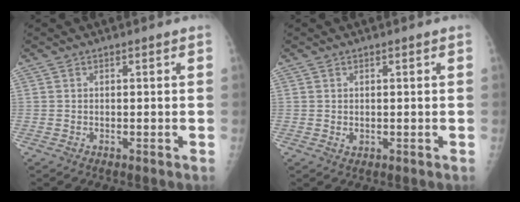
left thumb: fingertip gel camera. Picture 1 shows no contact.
{"total": 1.0, "force": [0.2, 0.7, 0.6], "torque": [-0.005, -0.003, 0.006]}